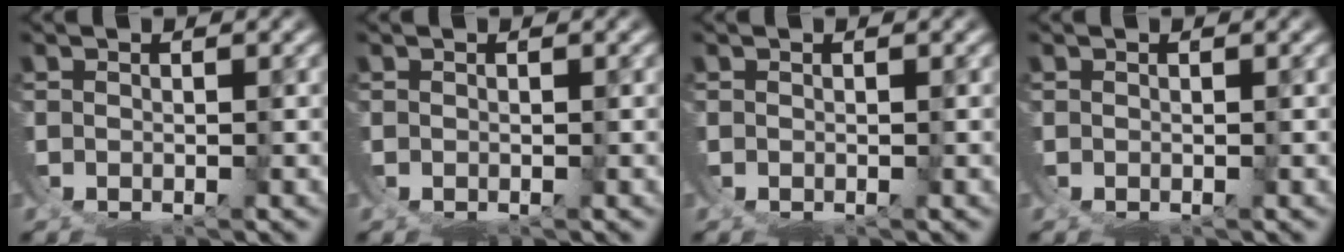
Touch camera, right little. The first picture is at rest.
{"total": 0.0}
{"total": 0.0}
{"total": 0.0}